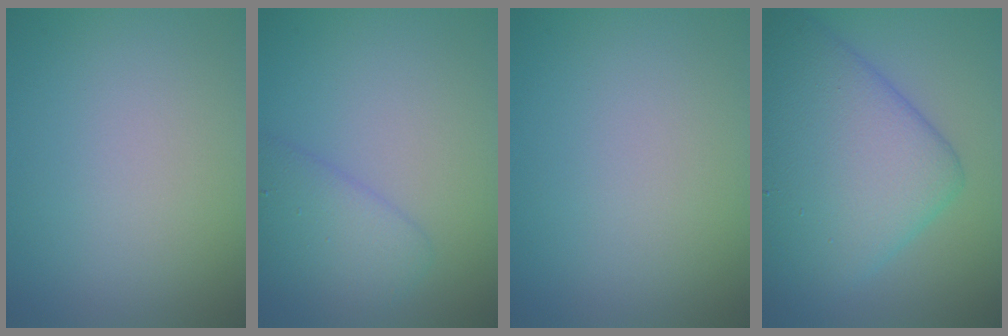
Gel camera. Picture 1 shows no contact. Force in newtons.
{"total": 3.0, "press": 3.0, "slide": 0.1}
{"total": 0.0}
{"total": 10.7, "press": 10.7, "slide": 0.2}